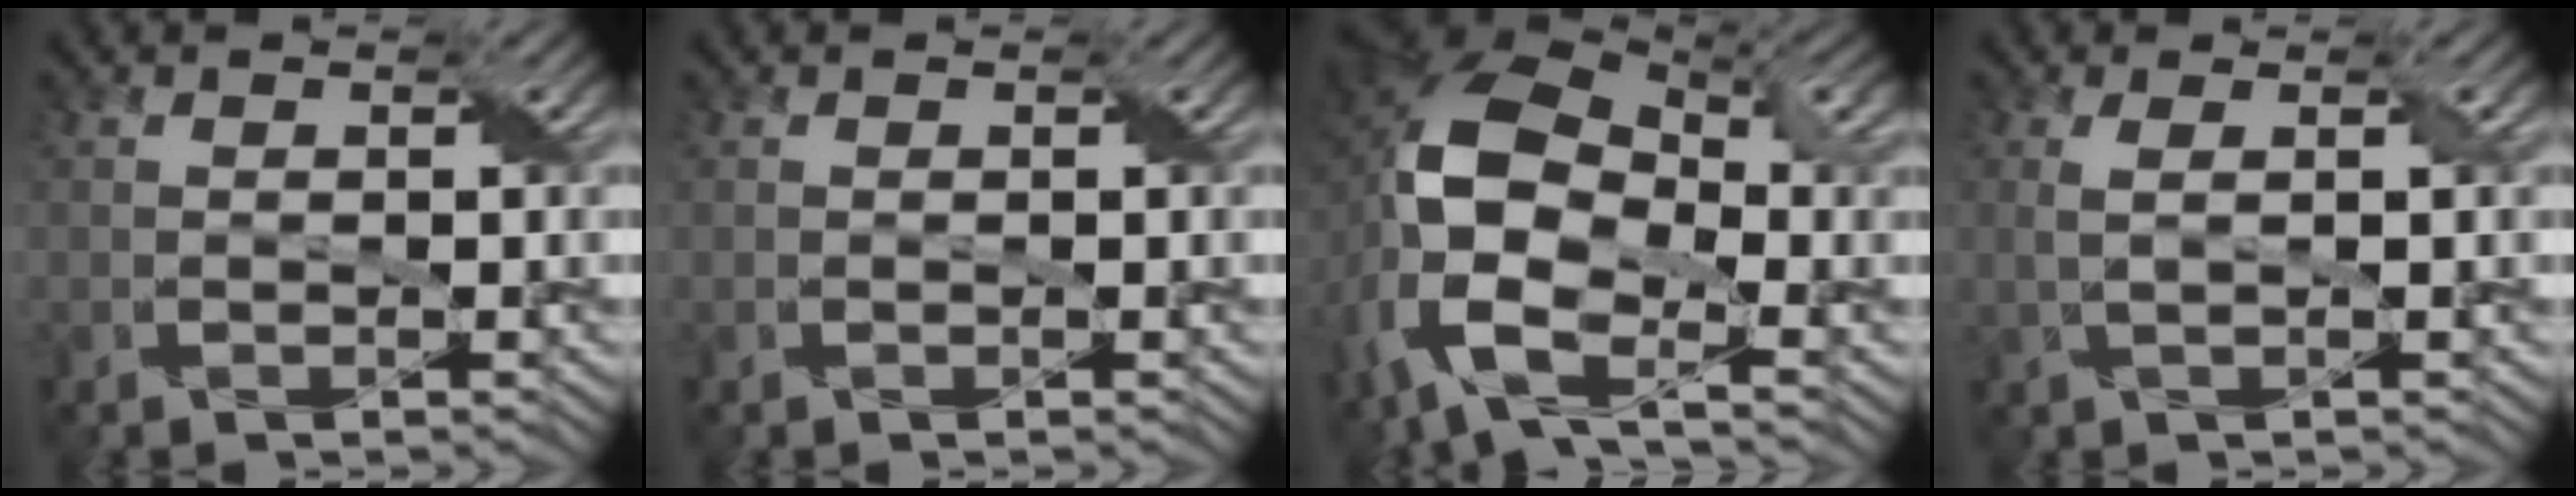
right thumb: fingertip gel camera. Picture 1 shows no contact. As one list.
[{"total": 0.0}, {"total": 15.0, "force": [-3.4, 9.0, 11.6], "torque": [-0.250, -0.021, -0.062]}, {"total": 1.9, "force": [0.5, 0.5, 1.8], "torque": [-0.033, 0.008, 0.006]}]